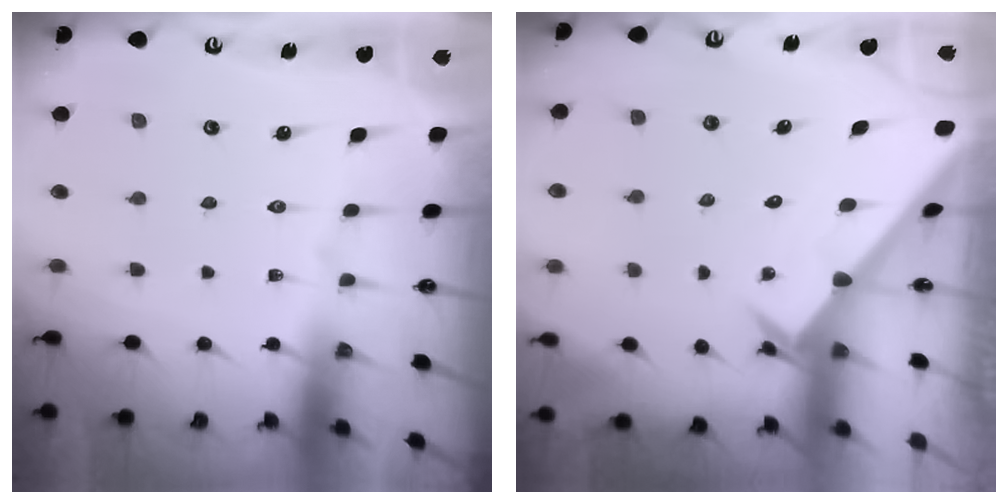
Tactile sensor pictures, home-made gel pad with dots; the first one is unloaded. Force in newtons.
{"total": 2.6, "press": 2.6, "slide": 0.2}